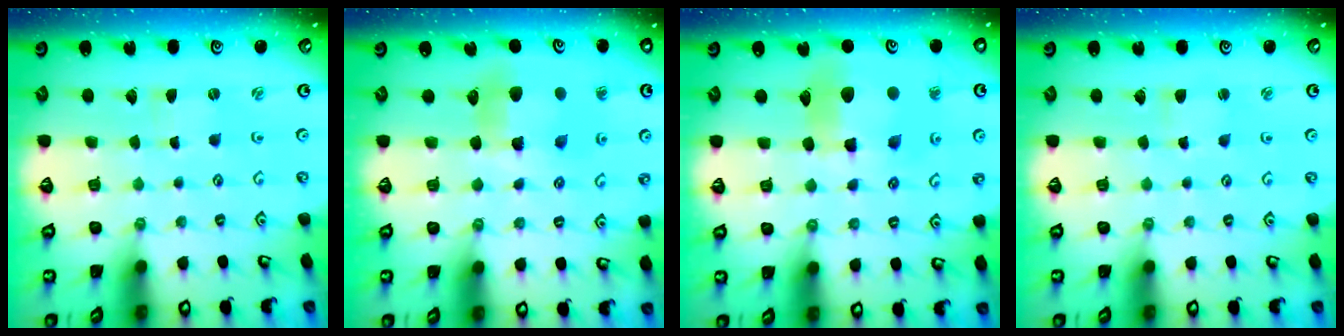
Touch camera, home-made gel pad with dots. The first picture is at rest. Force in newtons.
{"total": 9.2, "press": 9.1, "slide": 1.2}
{"total": 13.5, "press": 13.4, "slide": 1.8}
{"total": 2.5, "press": 2.5, "slide": 0.1}